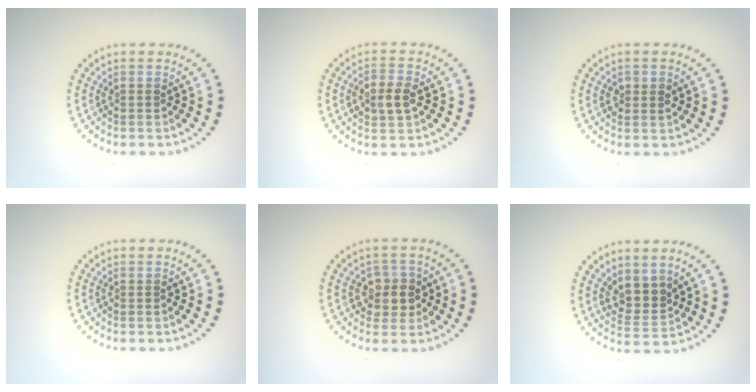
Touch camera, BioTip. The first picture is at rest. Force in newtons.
{"total": 2.8, "press": 2.8, "slide": 0.1}
{"total": 1.5, "press": 1.5, "slide": 0.2}
{"total": 0.0}
{"total": 2.7, "press": 2.5, "slide": 1.0}
{"total": 2.9, "press": 2.3, "slide": 1.6}